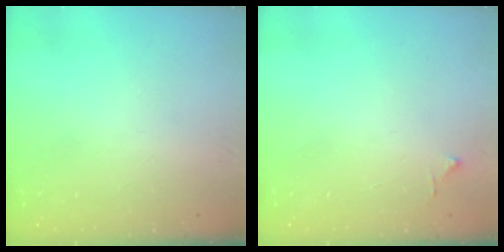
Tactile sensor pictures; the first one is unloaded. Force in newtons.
{"total": 3.4, "press": 3.4, "slide": 0.4}